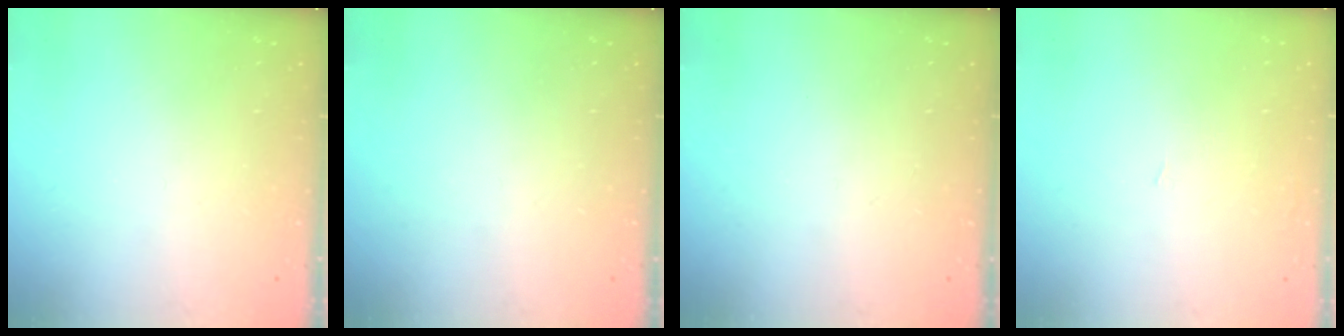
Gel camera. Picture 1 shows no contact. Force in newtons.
{"total": 0.0}
{"total": 0.0}
{"total": 0.9, "press": 0.9, "slide": 0.0}